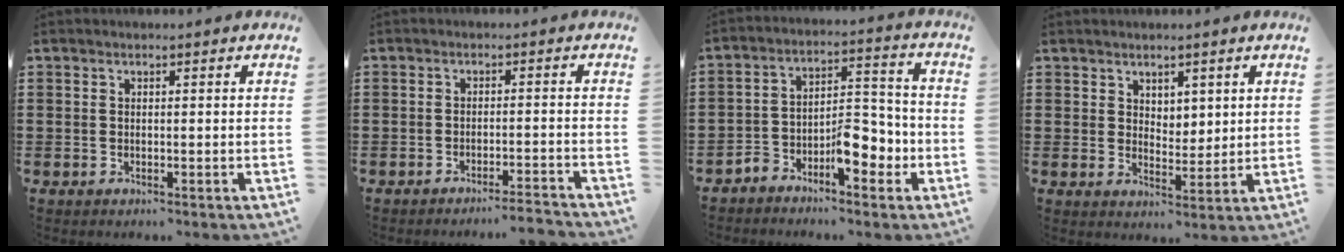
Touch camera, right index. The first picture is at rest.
{"total": 2.9, "force": [-2.8, -0.4, 0.9], "torque": [-0.016, -0.003, -0.057]}
{"total": 8.0, "force": [-4.3, 3.5, 5.7], "torque": [-0.083, 0.014, -0.077]}
{"total": 3.5, "force": [2.6, 2.3, 0.3], "torque": [-0.017, 0.006, 0.050]}